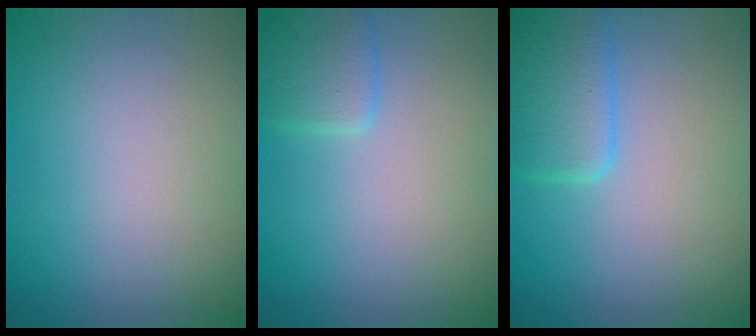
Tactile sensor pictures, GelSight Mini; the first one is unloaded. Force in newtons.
{"total": 2.1, "press": 2.1, "slide": 0.1}
{"total": 4.1, "press": 4.1, "slide": 0.4}